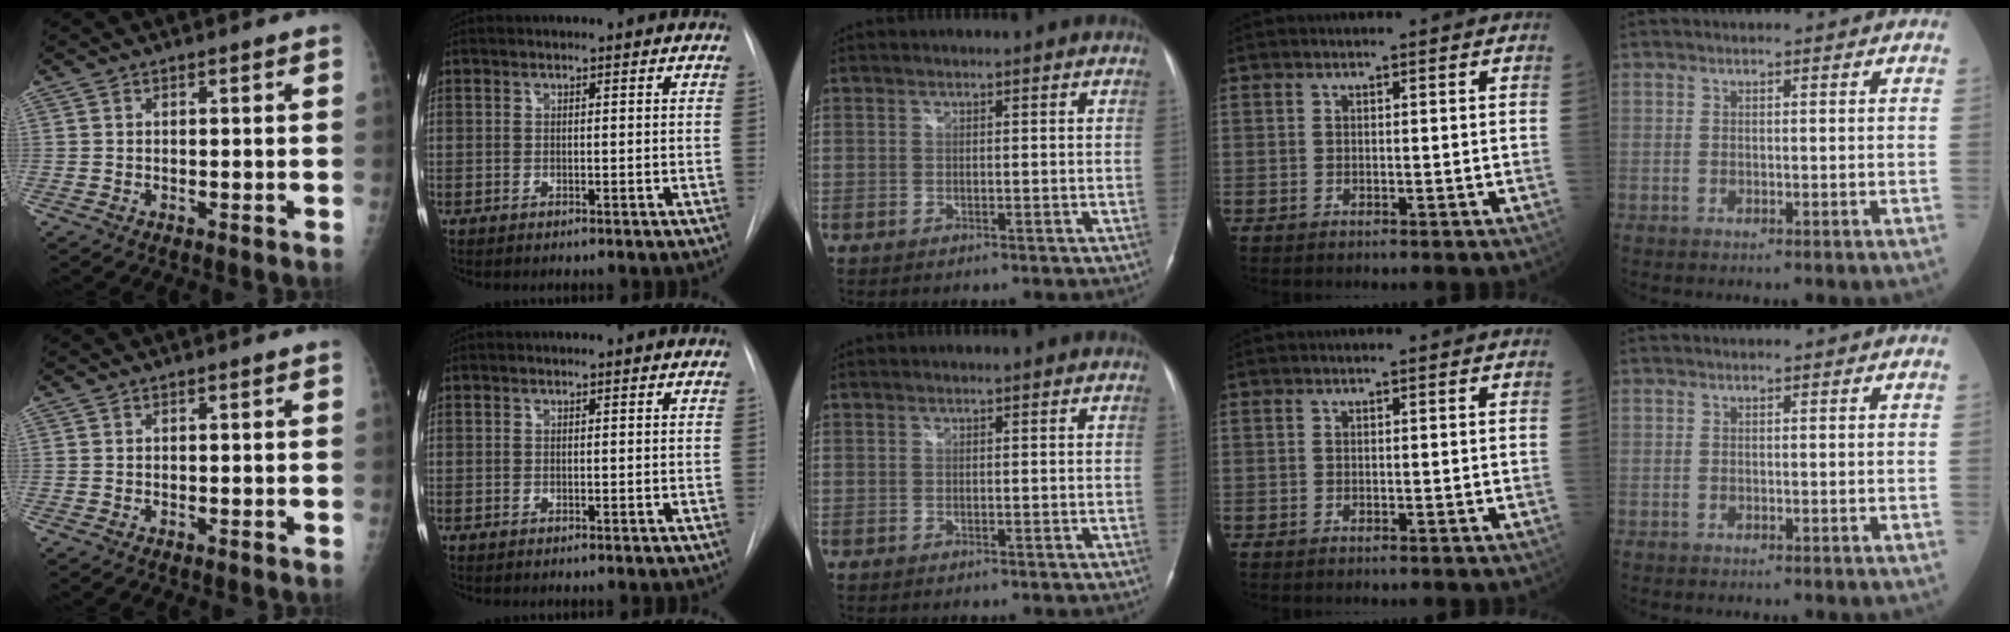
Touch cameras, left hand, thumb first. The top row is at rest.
{}